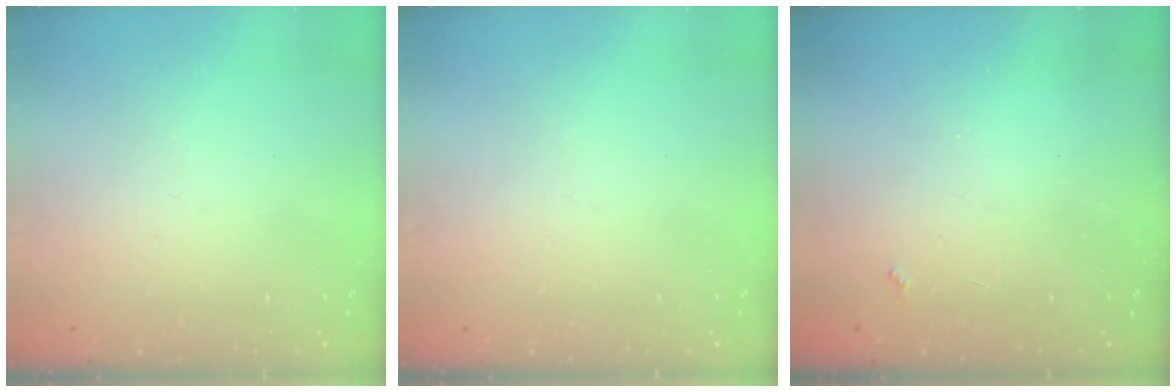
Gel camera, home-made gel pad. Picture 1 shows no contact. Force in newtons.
{"total": 0.0}
{"total": 2.3, "press": 2.3, "slide": 0.4}